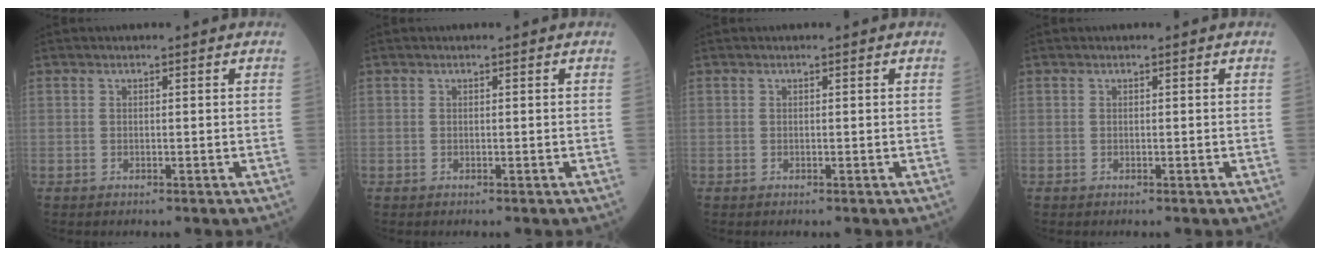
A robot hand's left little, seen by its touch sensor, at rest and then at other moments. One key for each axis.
{"total": 0.0}
{"total": 0.0}
{"total": 0.0}